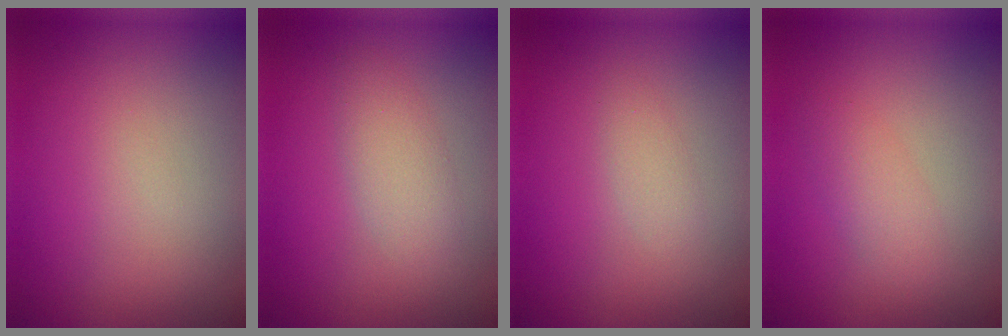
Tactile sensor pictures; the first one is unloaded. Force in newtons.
{"total": 2.3, "press": 2.3, "slide": 0.1}
{"total": 1.1, "press": 1.1, "slide": 0.0}
{"total": 1.7, "press": 1.7, "slide": 0.0}